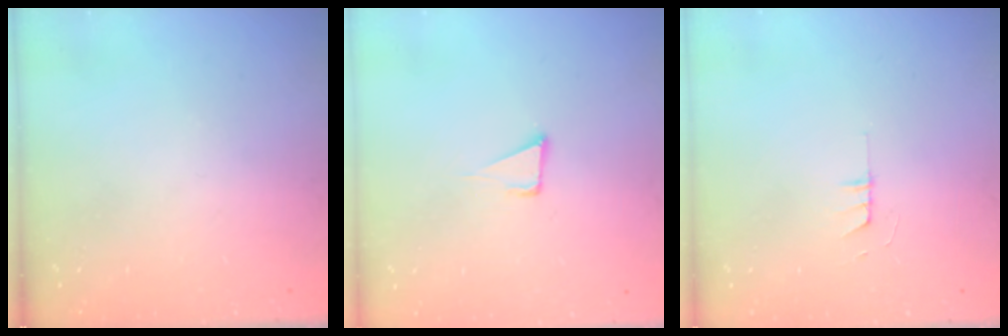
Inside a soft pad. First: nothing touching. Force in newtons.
{"total": 4.9, "press": 3.9, "slide": 3.0}
{"total": 4.0, "press": 4.0, "slide": 0.4}